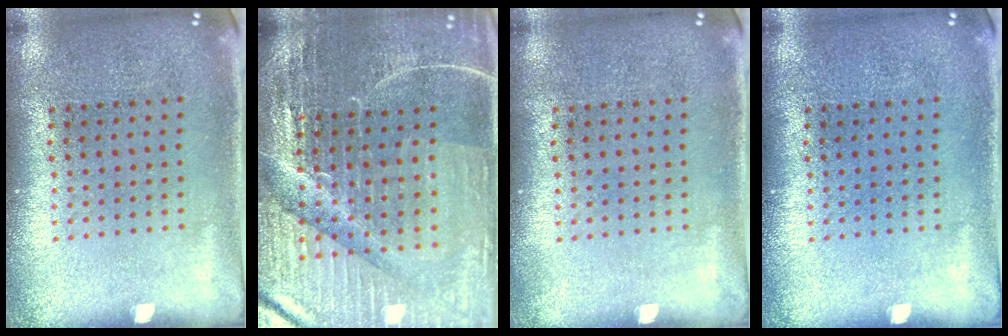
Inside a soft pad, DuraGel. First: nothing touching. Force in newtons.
{"total": 4.9, "press": 4.7, "slide": 1.5}
{"total": 0.0}
{"total": 0.0}